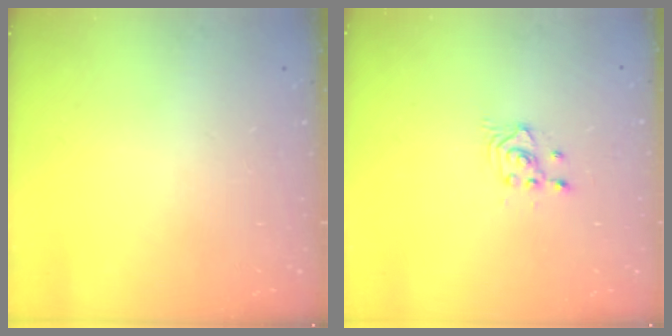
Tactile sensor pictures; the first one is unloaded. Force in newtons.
{"total": 2.7, "press": 2.7, "slide": 0.2}